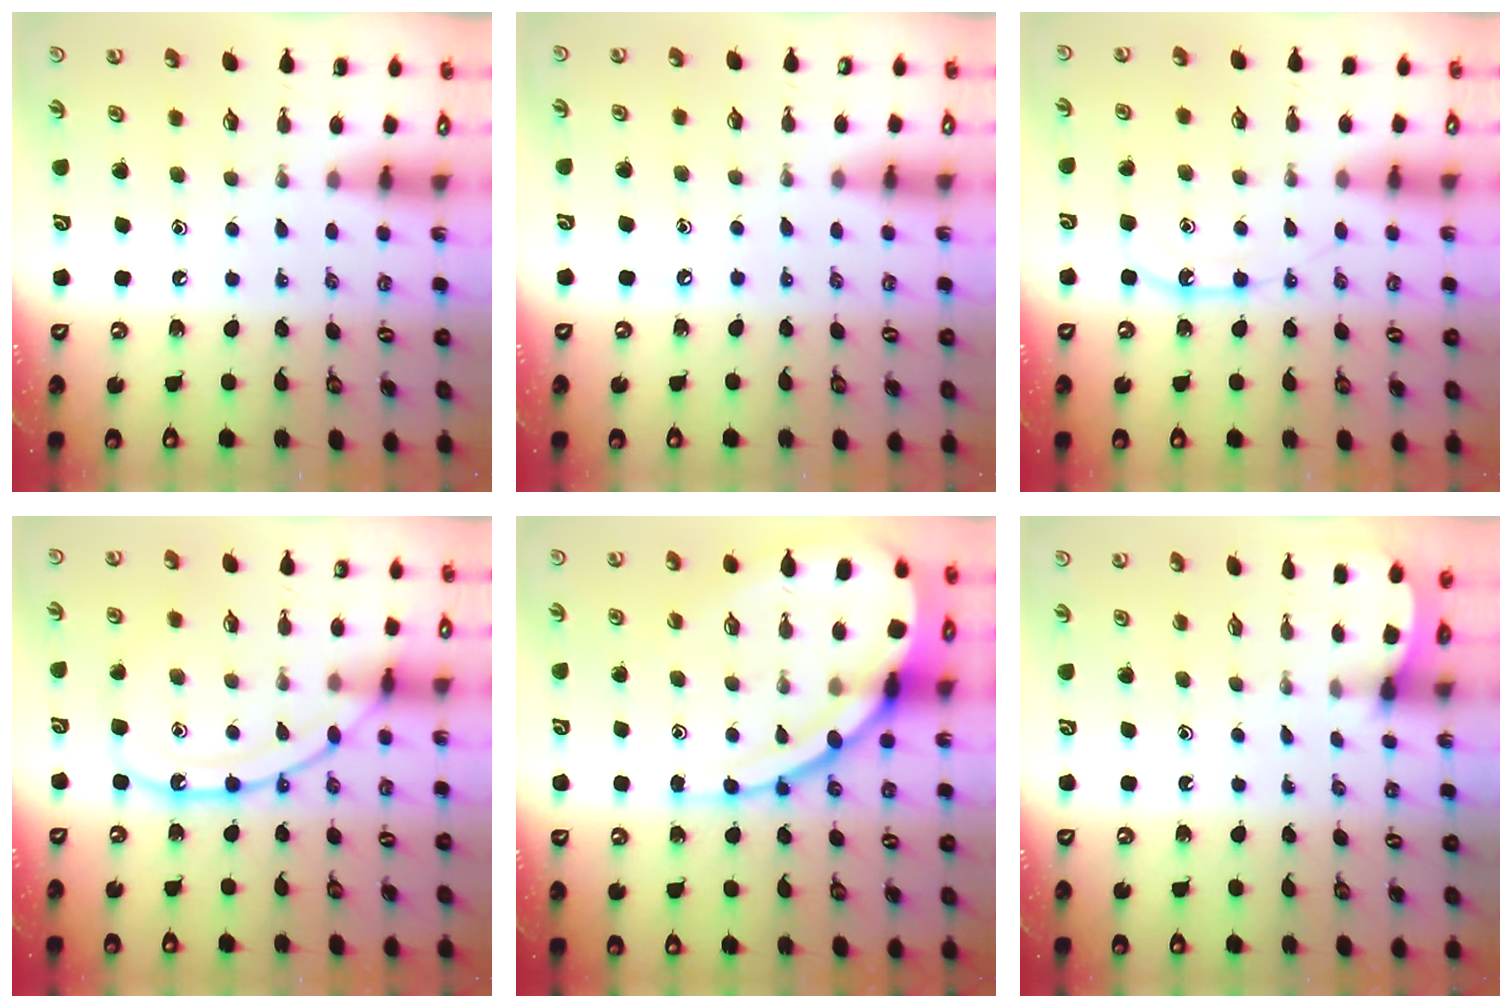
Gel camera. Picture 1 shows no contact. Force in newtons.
{"total": 2.7, "press": 2.7, "slide": 0.3}
{"total": 9.5, "press": 9.5, "slide": 1.1}
{"total": 13.6, "press": 13.6, "slide": 1.0}
{"total": 19.5, "press": 19.4, "slide": 2.2}
{"total": 1.0, "press": 0.9, "slide": 0.1}